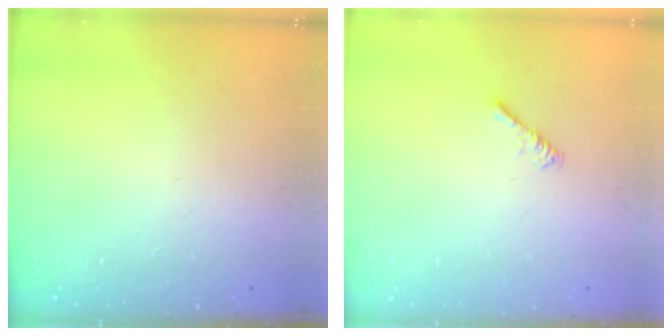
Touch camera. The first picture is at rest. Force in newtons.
{"total": 0.9, "press": 0.9, "slide": 0.3}